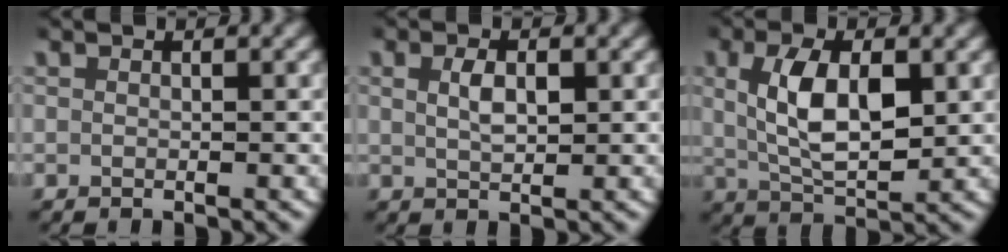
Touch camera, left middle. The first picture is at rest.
{"total": 2.0, "force": [0.5, 0.9, 1.7], "torque": [-0.031, -0.004, 0.013]}
{"total": 5.9, "force": [0.8, 2.8, 5.2], "torque": [-0.097, -0.011, 0.020]}